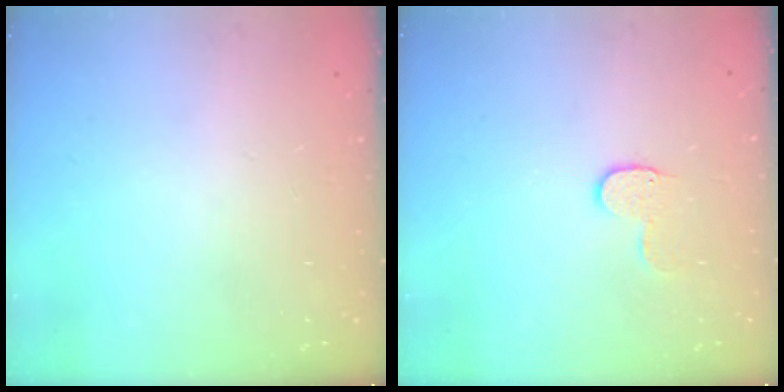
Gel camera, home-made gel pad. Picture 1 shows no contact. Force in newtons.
{"total": 6.0, "press": 6.0, "slide": 0.6}